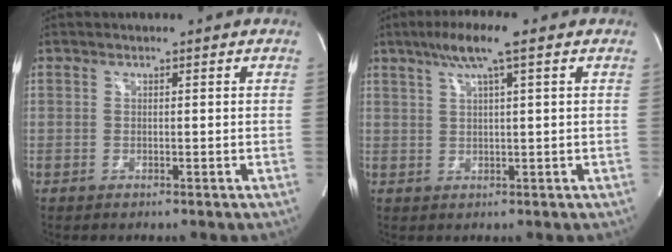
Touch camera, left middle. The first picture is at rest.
{"total": 6.1, "force": [3.4, -0.2, 5.1], "torque": [-0.098, 0.015, 0.061]}